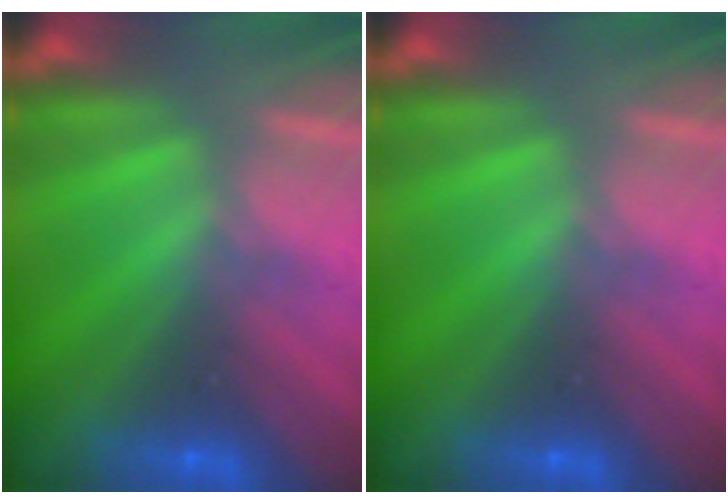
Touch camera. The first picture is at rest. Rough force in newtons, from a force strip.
{"total": 0.0}